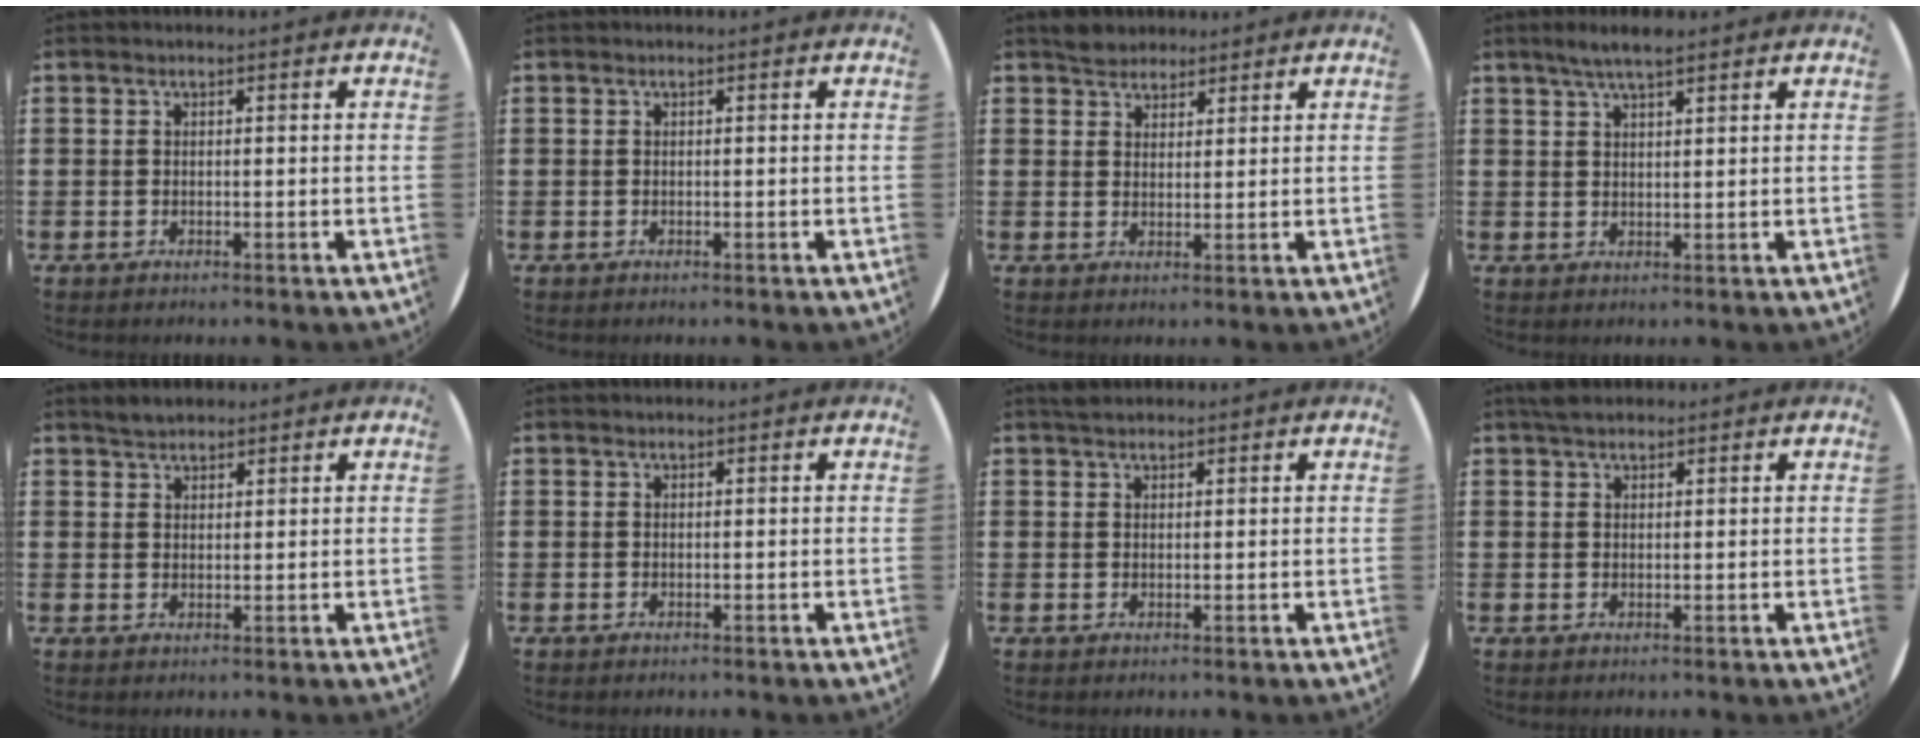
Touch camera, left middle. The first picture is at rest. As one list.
[{"total": 0.0}, {"total": 2.7, "force": [2.5, 1.1, -0.1], "torque": [0.003, 0.004, 0.048]}, {"total": 3.6, "force": [2.9, 0.5, 2.1], "torque": [-0.037, 0.000, 0.049]}, {"total": 2.1, "force": [2.0, 0.6, 0.2], "torque": [0.000, 0.001, 0.037]}, {"total": 0.0}, {"total": 1.2, "force": [1.1, 0.4, 0.2], "torque": [-0.006, 0.003, 0.022]}, {"total": 1.7, "force": [1.5, 0.6, 0.6], "torque": [-0.007, 0.001, 0.027]}]